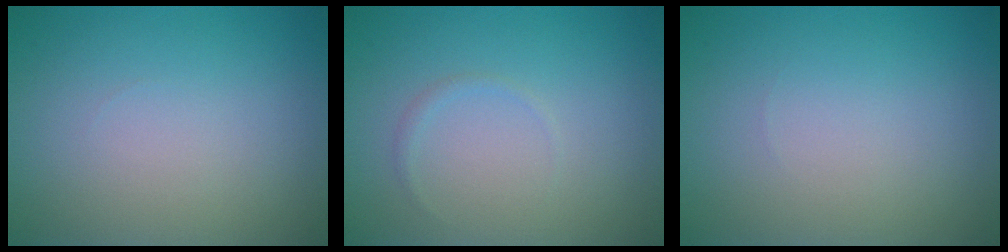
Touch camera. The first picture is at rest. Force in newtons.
{"total": 0.6, "press": 0.6, "slide": 0.1}
{"total": 0.0}